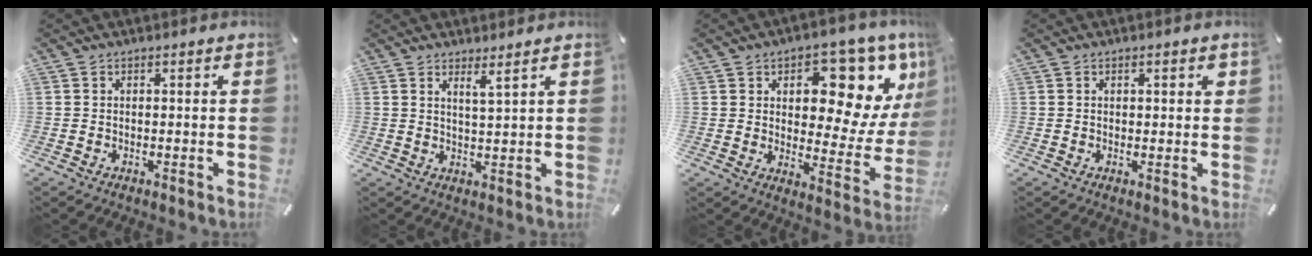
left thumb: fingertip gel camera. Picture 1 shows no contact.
{"total": 3.3, "force": [2.7, -0.6, 1.8], "torque": [-0.039, -0.014, 0.047]}
{"total": 15.2, "force": [8.5, 8.4, 9.4], "torque": [-0.100, -0.080, 0.138]}
{"total": 1.5, "force": [0.4, 0.8, 1.3], "torque": [-0.019, 0.003, 0.004]}